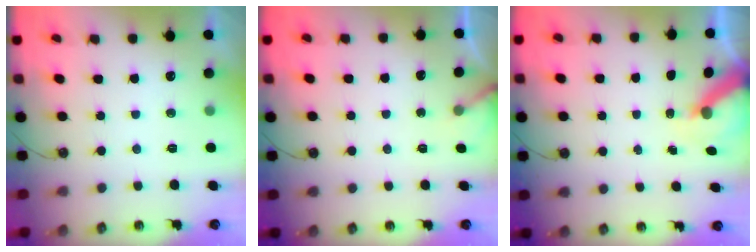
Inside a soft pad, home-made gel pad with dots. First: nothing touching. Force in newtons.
{"total": 3.0, "press": 3.0, "slide": 0.3}
{"total": 5.8, "press": 5.8, "slide": 0.4}